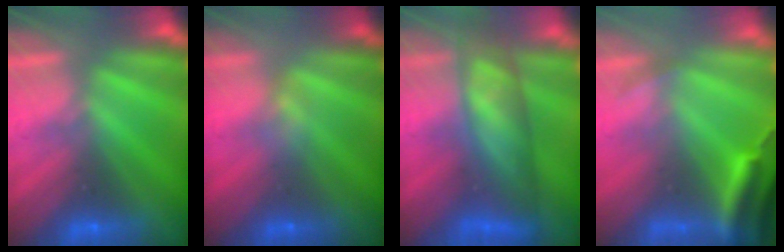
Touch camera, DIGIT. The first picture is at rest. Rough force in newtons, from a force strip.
{"total": 2.3}
{"total": 14.6}
{"total": 3.6}